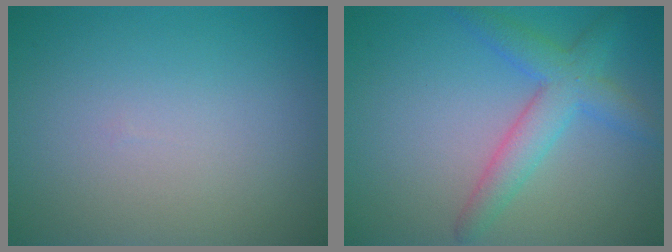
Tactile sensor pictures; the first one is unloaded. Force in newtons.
{"total": 2.9, "press": 2.9, "slide": 0.2}